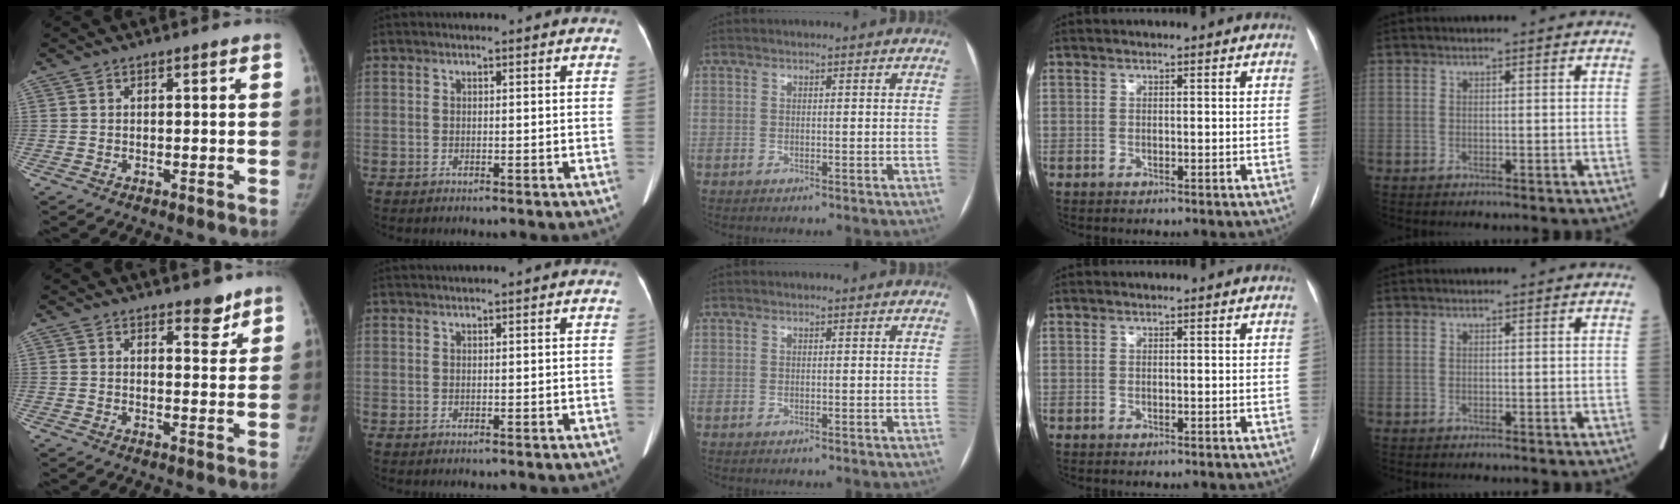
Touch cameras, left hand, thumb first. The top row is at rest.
{"thumb": {"total": 3.9, "force": [3.0, 1.8, 1.7], "torque": [-0.001, -0.021, 0.042]}, "index": {"total": 0.7, "force": [0.5, -0.2, 0.5], "torque": [-0.014, 0.008, 0.016]}}